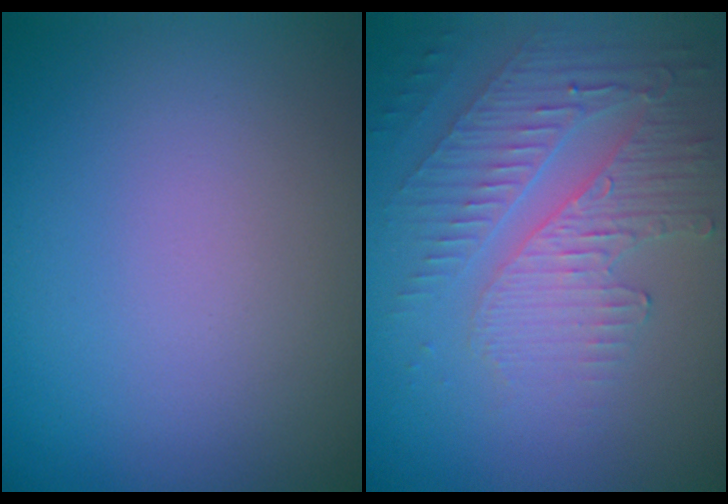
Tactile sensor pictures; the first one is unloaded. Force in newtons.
{"total": 4.0, "press": 3.4, "slide": 2.0}